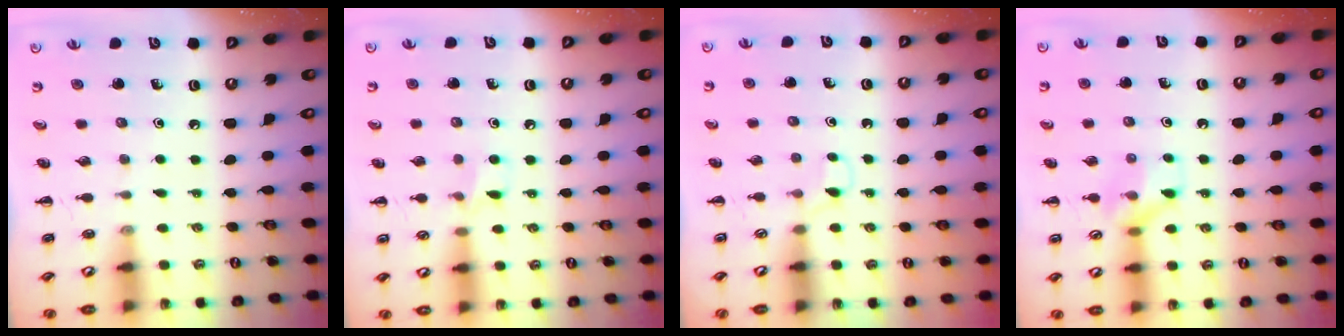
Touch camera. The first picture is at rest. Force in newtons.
{"total": 4.8, "press": 4.5, "slide": 1.4}
{"total": 3.1, "press": 2.9, "slide": 1.1}
{"total": 8.7, "press": 8.7, "slide": 0.5}